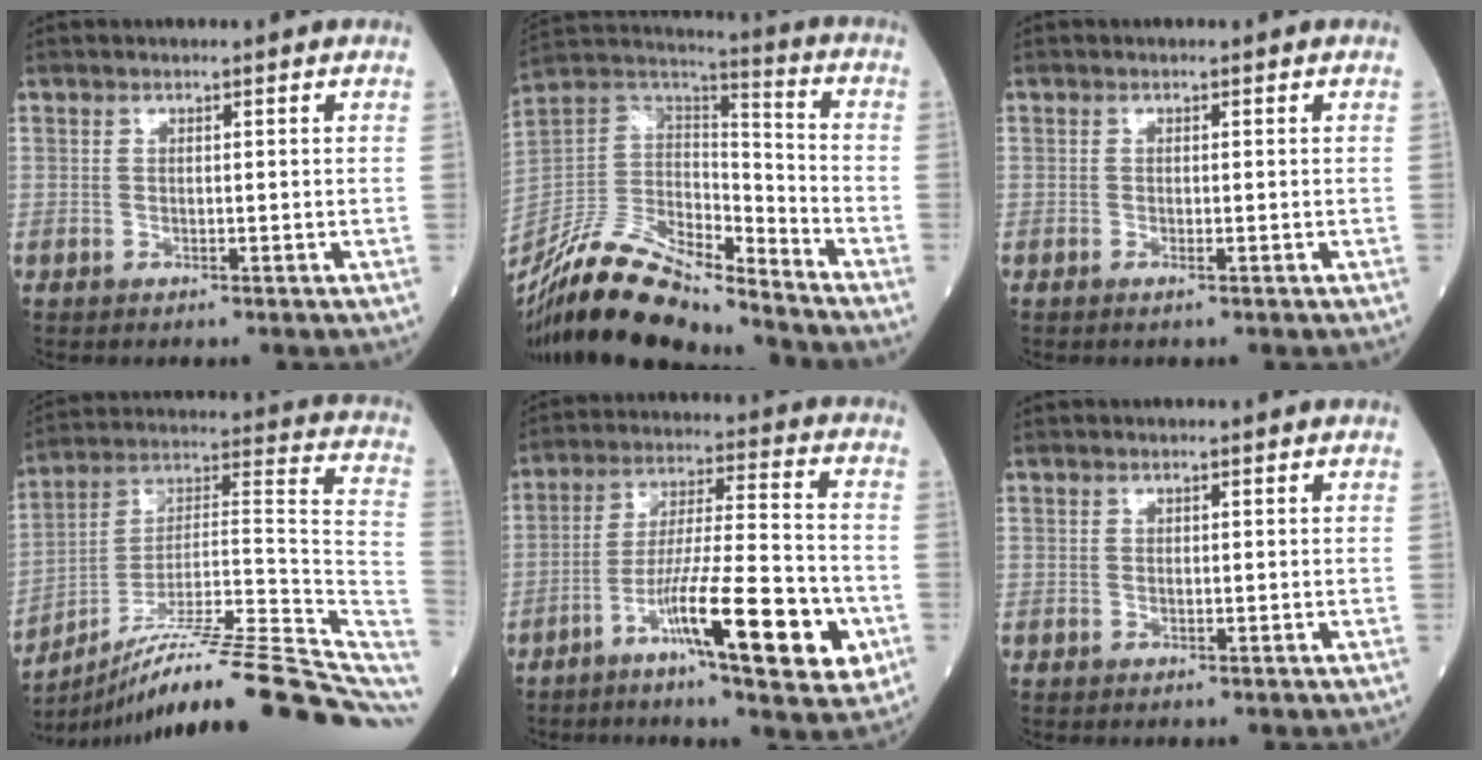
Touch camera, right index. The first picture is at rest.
{"total": 20.0, "force": [-17.2, 4.2, 9.2], "torque": [-0.196, 0.012, -0.318]}
{"total": 0.7, "force": [-0.3, 0.0, 0.6], "torque": [-0.014, -0.001, -0.003]}
{"total": 24.7, "force": [-17.7, 2.1, 17.1], "torque": [-0.191, 0.044, -0.281]}
{"total": 15.9, "force": [-6.8, 1.6, 14.3], "torque": [-0.241, -0.006, -0.109]}
{"total": 0.0}